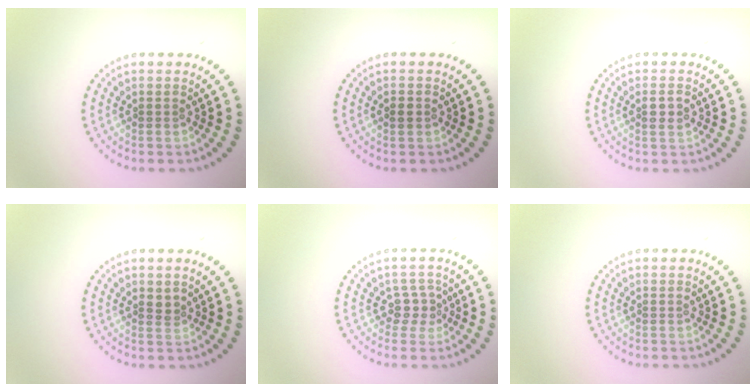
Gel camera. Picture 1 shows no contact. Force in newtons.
{"total": 0.8, "press": 0.8, "slide": 0.1}
{"total": 1.4, "press": 1.3, "slide": 0.4}
{"total": 1.0, "press": 0.8, "slide": 0.7}
{"total": 2.0, "press": 1.5, "slide": 1.3}
{"total": 0.0}